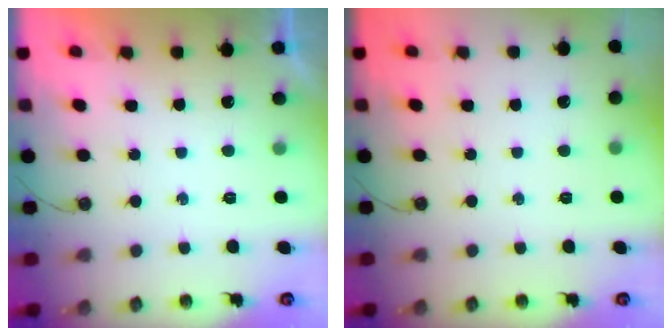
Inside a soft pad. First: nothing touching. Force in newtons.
{"total": 0.0}